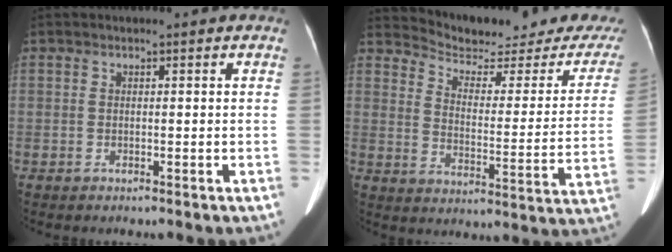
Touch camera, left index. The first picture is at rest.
{"total": 19.7, "force": [18.9, 2.8, 5.0], "torque": [-0.069, -0.075, 0.230]}